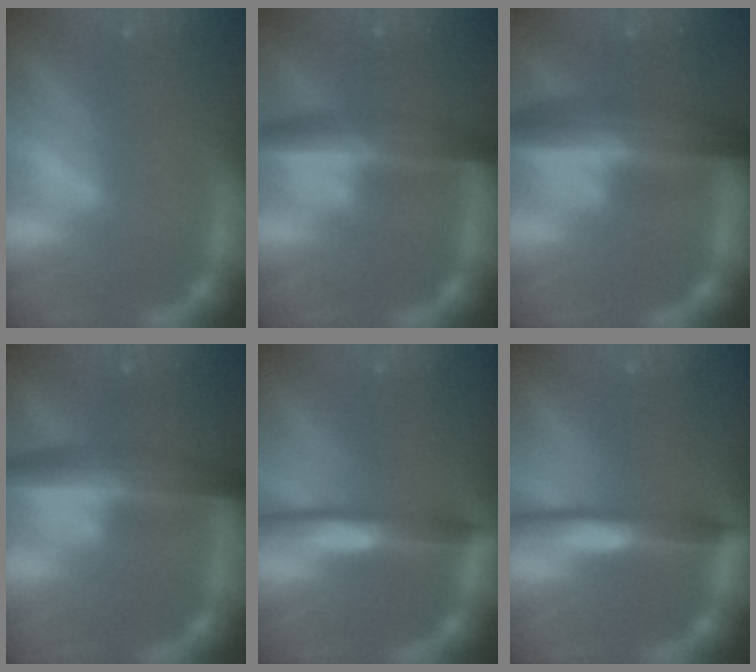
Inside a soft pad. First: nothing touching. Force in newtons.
{"total": 6.0}
{"total": 8.4}
{"total": 6.5}
{"total": 4.5}
{"total": 4.5}